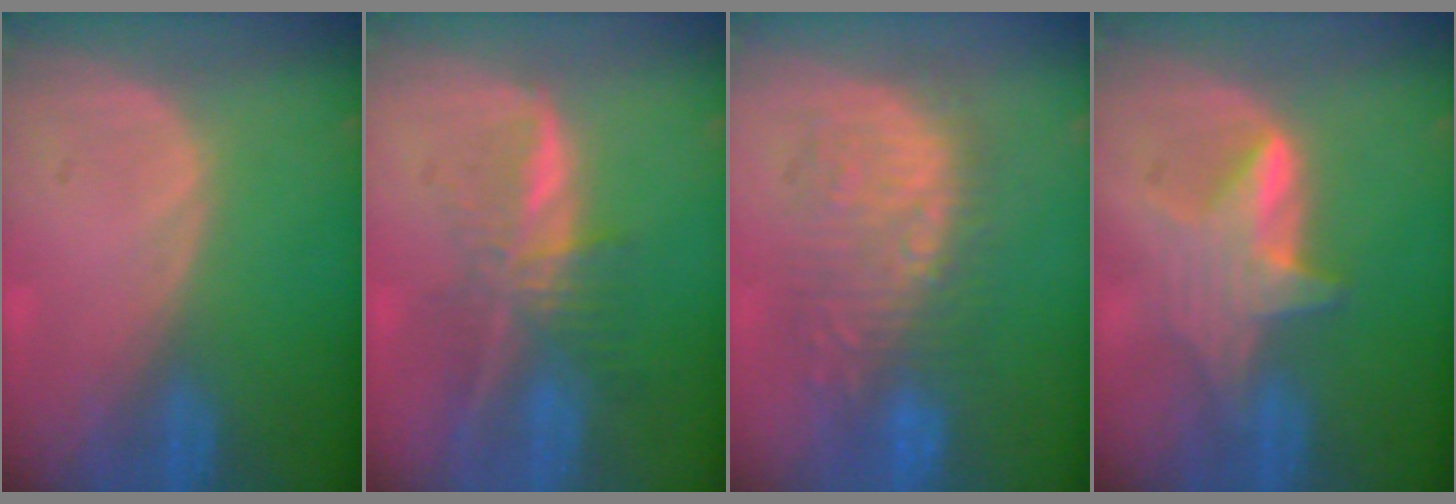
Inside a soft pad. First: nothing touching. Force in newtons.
{"total": 7.4, "press": 6.2, "slide": 3.9}
{"total": 9.2, "press": 9.2, "slide": 0.3}
{"total": 6.0, "press": 5.8, "slide": 1.2}